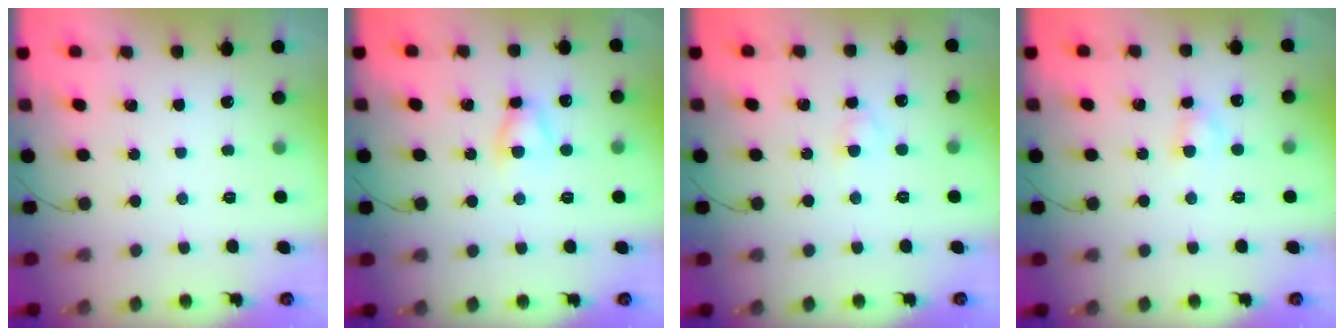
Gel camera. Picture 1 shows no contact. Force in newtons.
{"total": 4.6, "press": 4.6, "slide": 0.6}
{"total": 2.6, "press": 2.4, "slide": 1.1}
{"total": 2.5, "press": 2.3, "slide": 1.0}